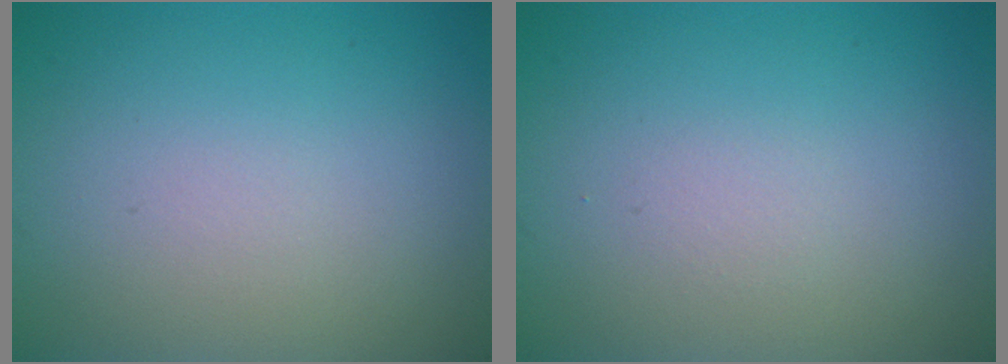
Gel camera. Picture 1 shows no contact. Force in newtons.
{"total": 0.6, "press": 0.6, "slide": 0.0}